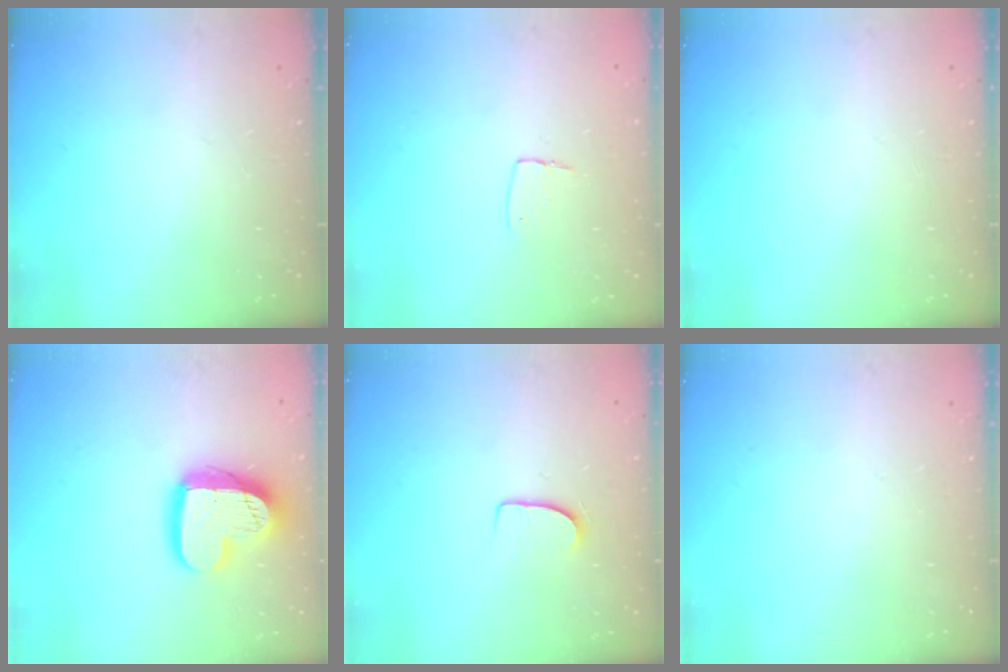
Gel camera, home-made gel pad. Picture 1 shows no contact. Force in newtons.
{"total": 4.9, "press": 4.8, "slide": 0.3}
{"total": 0.0}
{"total": 17.4, "press": 17.4, "slide": 1.6}
{"total": 7.1, "press": 7.1, "slide": 0.5}
{"total": 0.0}